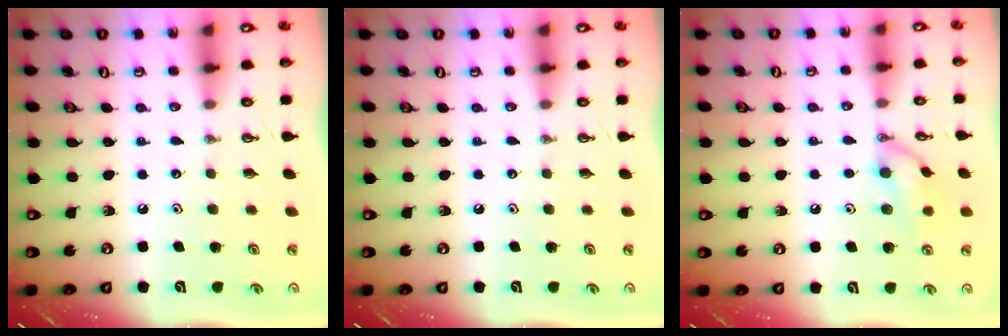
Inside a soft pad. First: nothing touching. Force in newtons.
{"total": 0.0}
{"total": 10.9, "press": 10.8, "slide": 1.6}